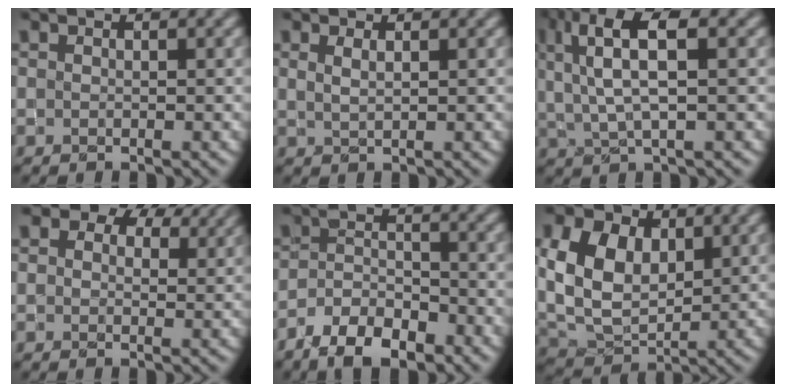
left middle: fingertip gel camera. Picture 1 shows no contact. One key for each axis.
{"total": 1.1, "fx": 0.8, "fy": 0.4, "fz": 0.7, "tx": -0.008, "ty": 0.005, "tz": 0.013}
{"total": 6.9, "fx": 2.5, "fy": 2.2, "fz": 6.1, "tx": -0.122, "ty": 0.015, "tz": 0.046}
{"total": 6.5, "fx": 4.3, "fy": 3.7, "fz": 3.1, "tx": -0.056, "ty": 0.006, "tz": 0.050}
{"total": 5.2, "fx": -3.9, "fy": 2.1, "fz": 2.7, "tx": -0.044, "ty": 0.003, "tz": -0.074}
{"total": 8.4, "fx": 2.2, "fy": 5.8, "fz": 5.7, "tx": -0.139, "ty": 0.011, "tz": 0.038}